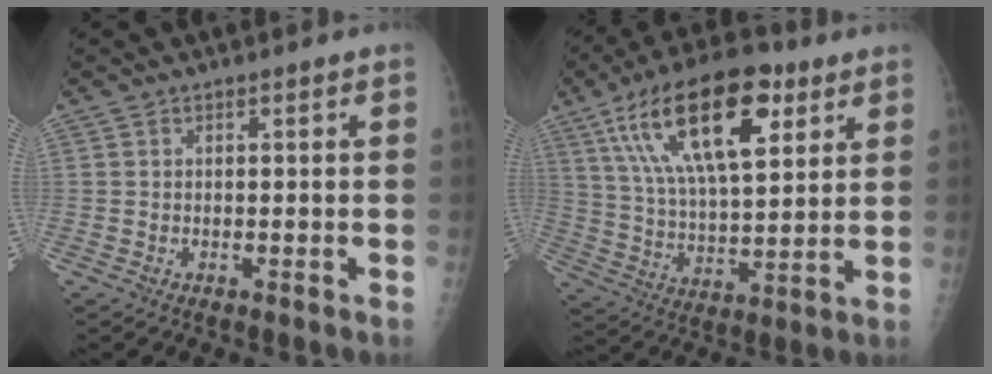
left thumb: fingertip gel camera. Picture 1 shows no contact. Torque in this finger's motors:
{"motor_torque": [2.09, 1.87, 2.03, -0.74, 0.70]}